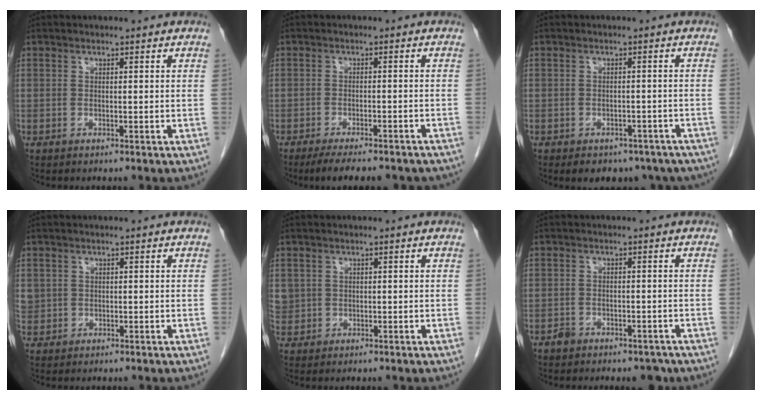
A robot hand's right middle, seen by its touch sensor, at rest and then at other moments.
{"total": 11.6, "force": [-9.9, 2.5, 5.4], "torque": [-0.067, -0.006, -0.128]}
{"total": 10.5, "force": [-7.9, 5.8, 3.6], "torque": [-0.042, -0.001, -0.084]}
{"total": 2.5, "force": [0.5, 2.4, 0.7], "torque": [-0.017, 0.012, 0.017]}
{"total": 3.1, "force": [0.6, 2.9, 0.7], "torque": [-0.019, 0.011, 0.022]}
{"total": 3.2, "force": [-2.5, 1.8, 0.7], "torque": [-0.005, 0.007, -0.030]}